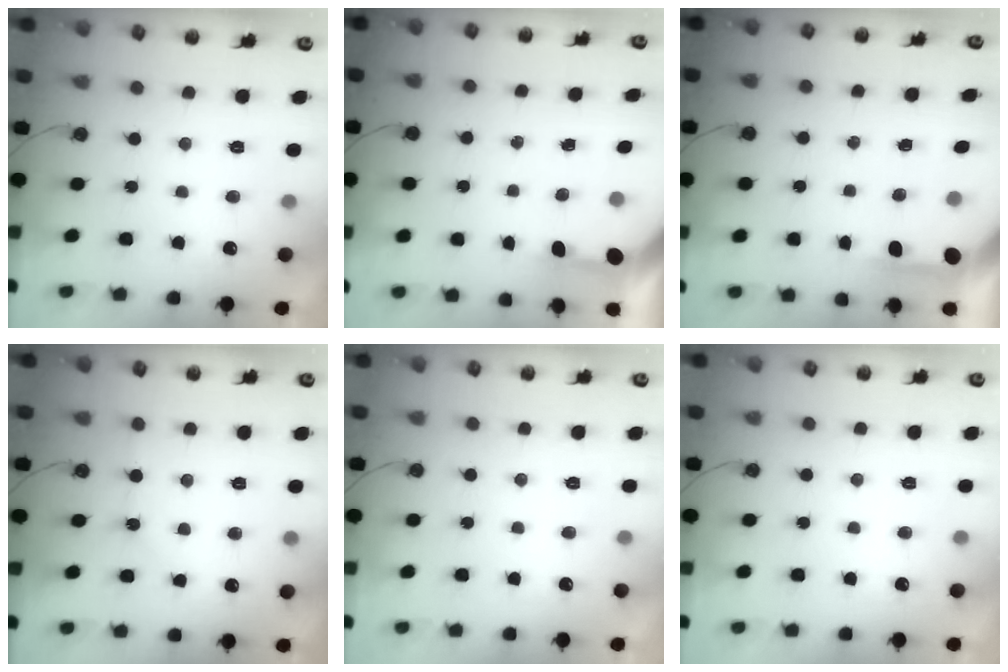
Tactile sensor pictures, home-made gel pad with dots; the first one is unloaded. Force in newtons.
{"total": 3.3, "press": 3.3, "slide": 0.4}
{"total": 3.9, "press": 3.9, "slide": 0.3}
{"total": 2.9, "press": 2.8, "slide": 0.5}
{"total": 0.6, "press": 0.1, "slide": 0.5}
{"total": 0.0}